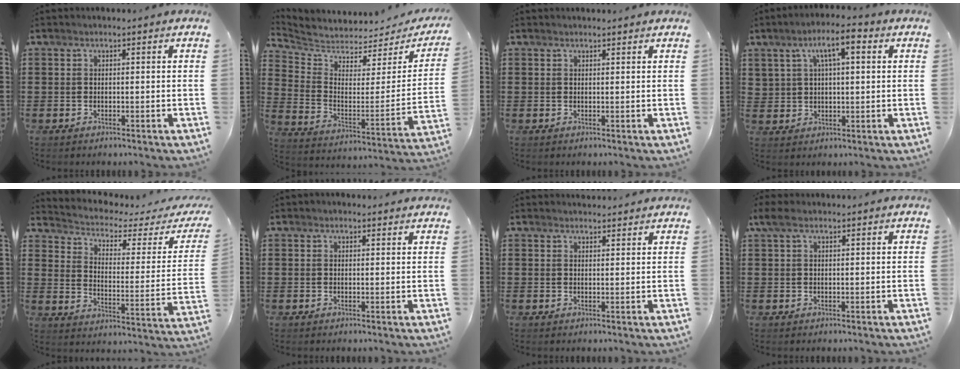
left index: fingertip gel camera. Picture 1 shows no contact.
{"total": 4.0, "force": [3.8, 0.9, 0.4], "torque": [-0.037, -0.045, 0.061]}
{"total": 0.8, "force": [0.8, 0.0, 0.2], "torque": [-0.005, -0.001, 0.016]}
{"total": 6.7, "force": [3.1, 2.7, 5.3], "torque": [-0.095, 0.005, 0.047]}
{"total": 2.5, "force": [1.7, 0.9, 1.6], "torque": [-0.046, -0.022, 0.020]}
{"total": 0.9, "force": [0.7, 0.5, 0.3], "torque": [-0.006, 0.005, 0.014]}
{"total": 1.5, "force": [1.5, 0.3, 0.1], "torque": [-0.004, 0.001, 0.030]}
{"total": 1.9, "force": [0.7, 0.7, 1.7], "torque": [-0.034, 0.005, 0.012]}